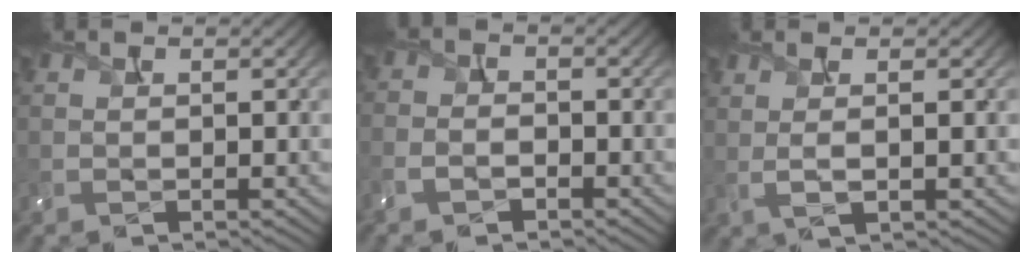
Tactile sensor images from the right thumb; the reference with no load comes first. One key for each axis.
{"total": 3.2, "fx": -2.3, "fy": 1.5, "fz": 1.7, "tx": -0.031, "ty": -0.002, "tz": -0.051}
{"total": 2.3, "fx": 0.5, "fy": 0.3, "fz": 2.3, "tx": -0.048, "ty": 0.005, "tz": 0.010}